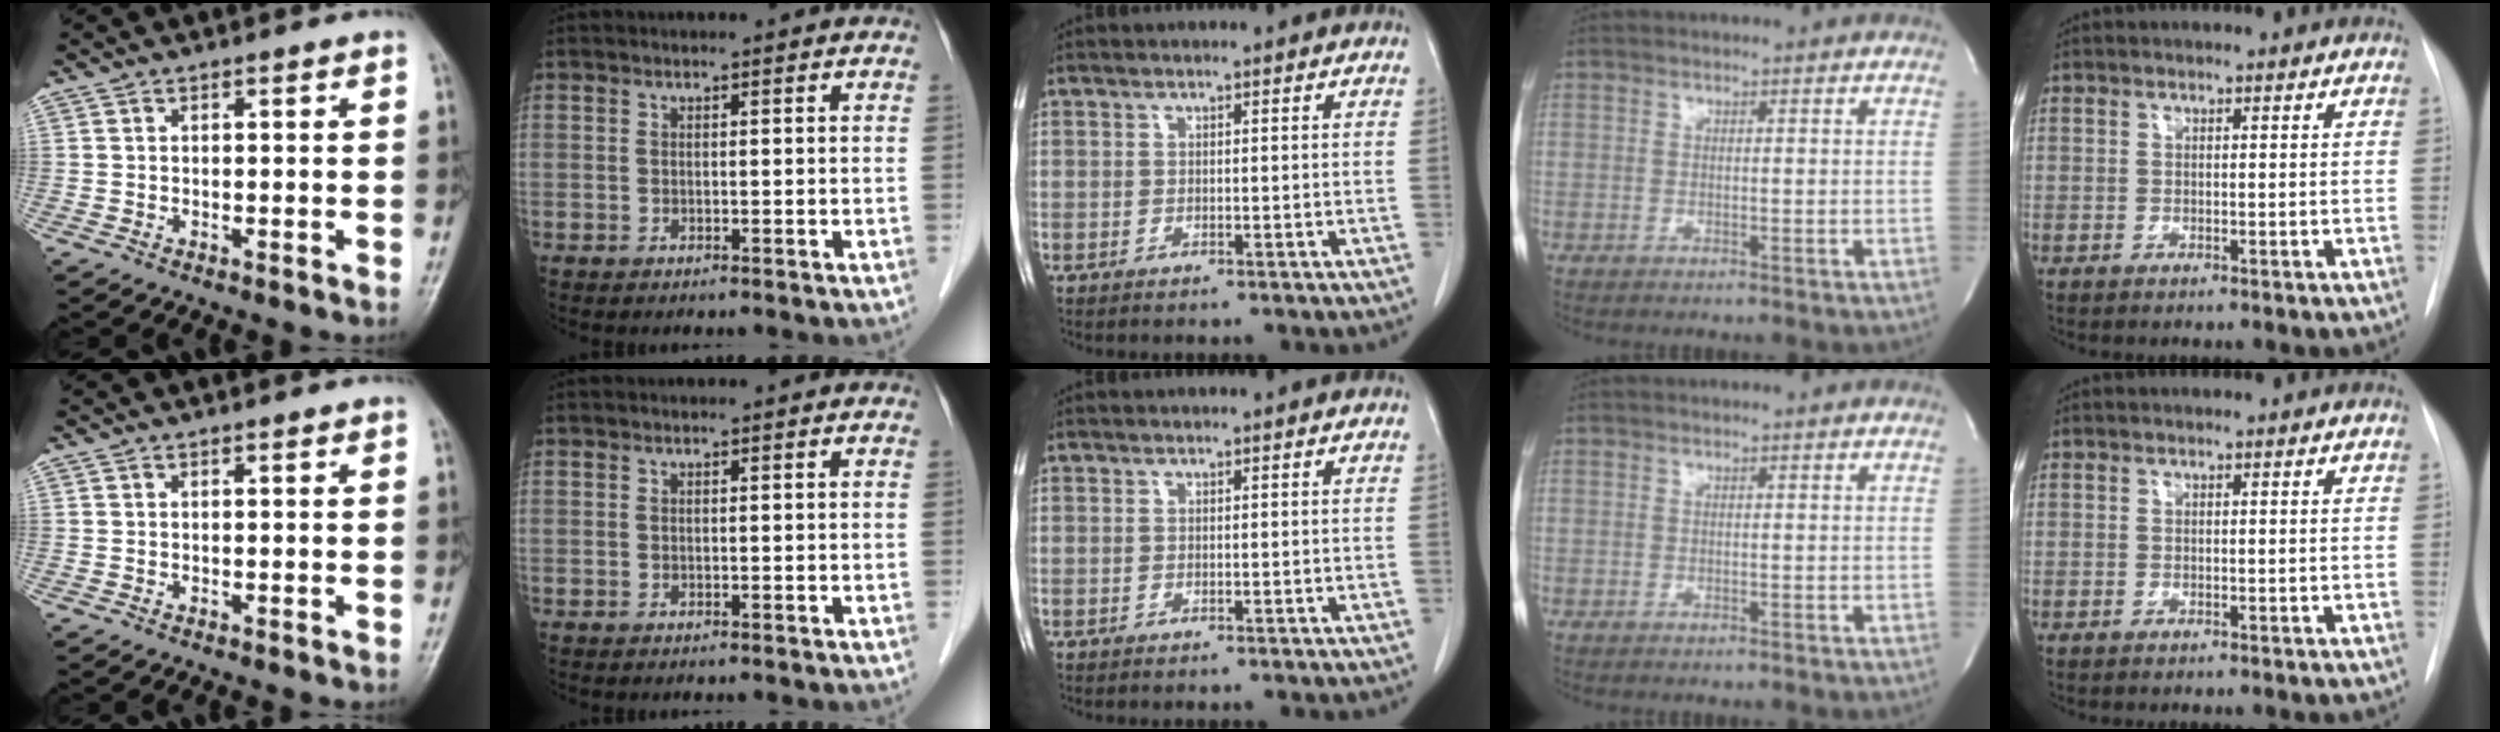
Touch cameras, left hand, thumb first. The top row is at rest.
{}